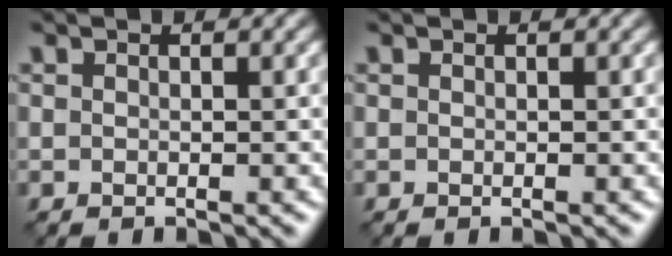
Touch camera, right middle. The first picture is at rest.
{"total": 0.0}